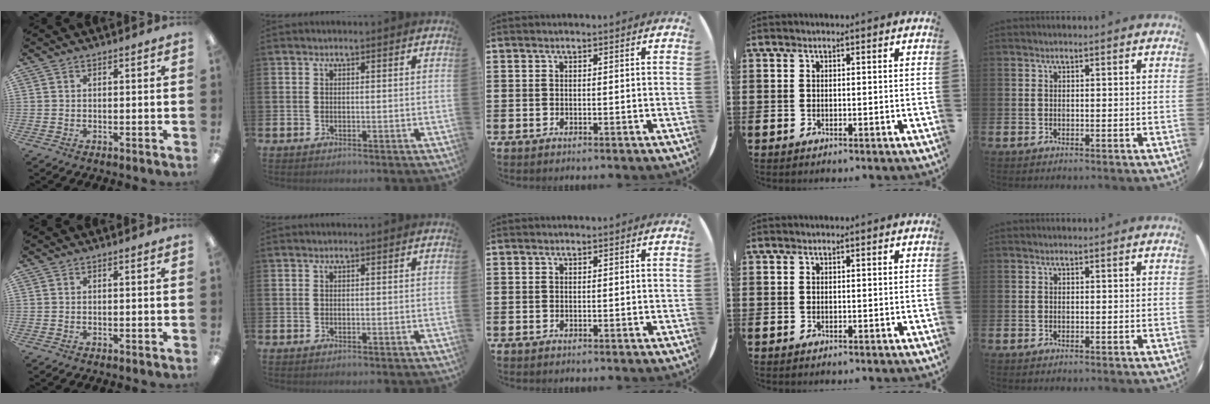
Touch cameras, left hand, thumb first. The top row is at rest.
{}